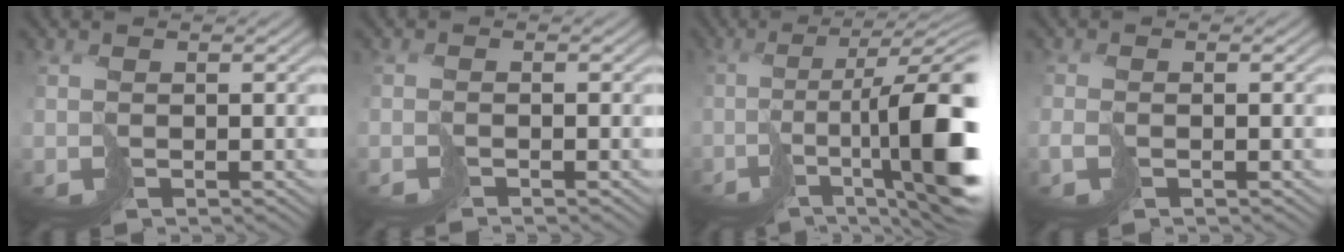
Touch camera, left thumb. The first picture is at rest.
{"total": 1.0, "force": [-0.8, -0.1, 0.6], "torque": [-0.005, 0.001, -0.022]}
{"total": 15.3, "force": [-3.8, 4.7, 14.0], "torque": [-0.234, -0.019, -0.048]}
{"total": 1.5, "force": [-0.7, 0.5, 1.2], "torque": [-0.026, -0.005, -0.018]}